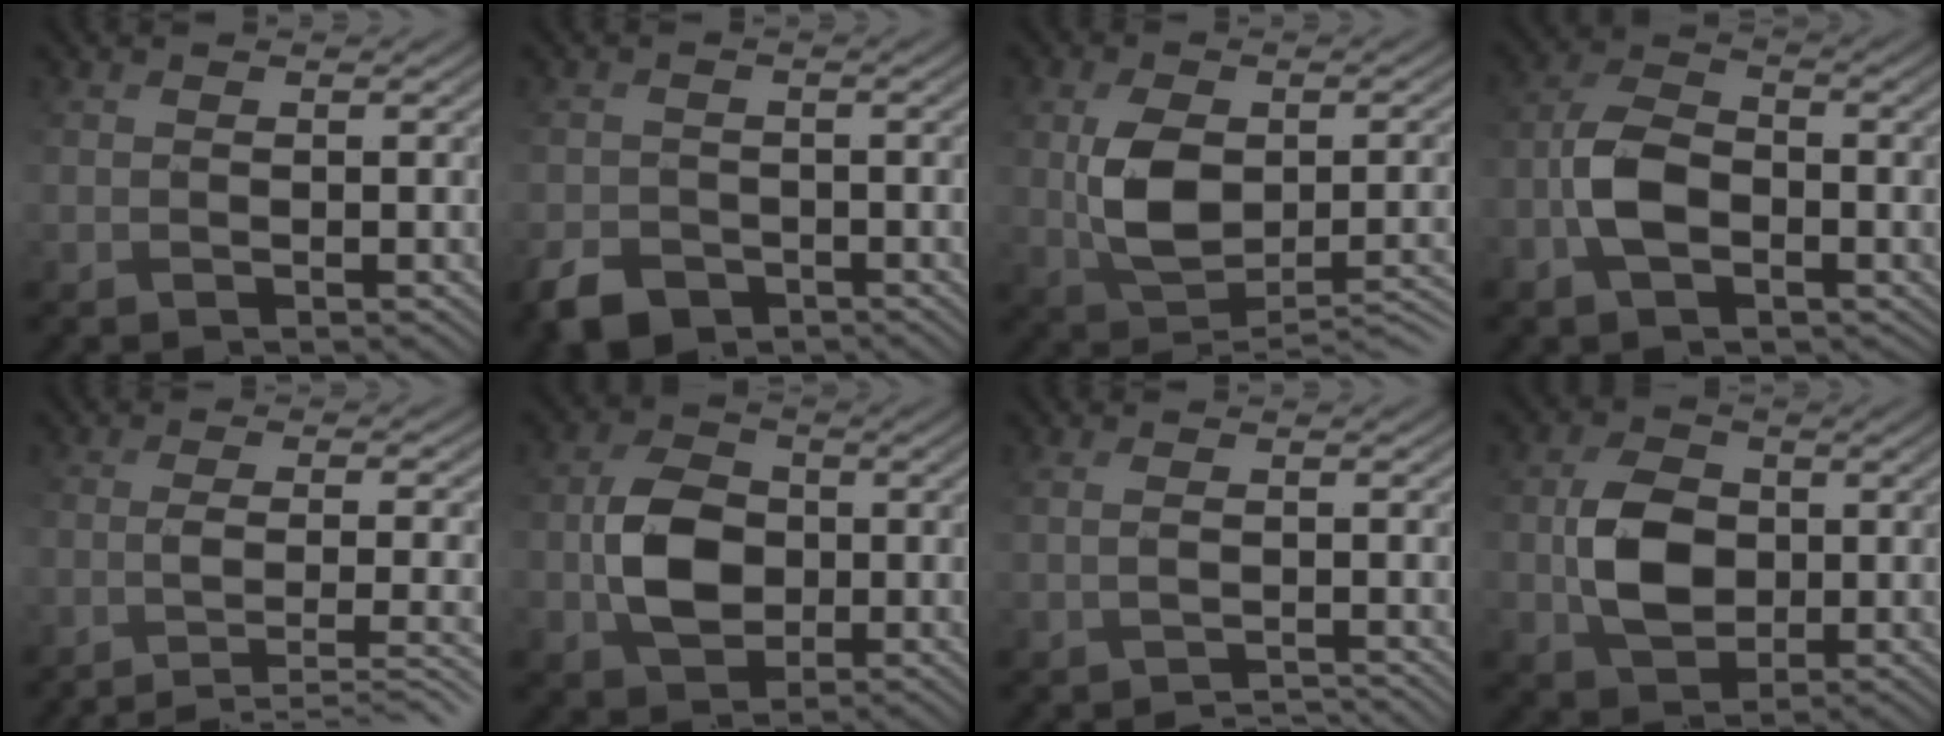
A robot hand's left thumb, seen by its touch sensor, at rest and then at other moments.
{"total": 4.0, "force": [-2.5, 2.7, 1.6], "torque": [-0.041, -0.011, -0.053]}
{"total": 8.3, "force": [-1.7, 4.4, 6.8], "torque": [-0.125, -0.008, -0.029]}
{"total": 6.4, "force": [-2.3, 4.0, 4.4], "torque": [-0.094, 0.006, -0.054]}
{"total": 8.4, "force": [-5.2, 1.8, 6.4], "torque": [-0.096, 0.000, -0.069]}
{"total": 6.9, "force": [-0.9, 5.1, 4.5], "torque": [-0.095, 0.000, -0.021]}
{"total": 2.0, "force": [-1.5, 0.4, 1.3], "torque": [-0.021, 0.000, -0.038]}
{"total": 6.3, "force": [-0.3, 4.7, 4.2], "torque": [-0.090, 0.000, -0.007]}